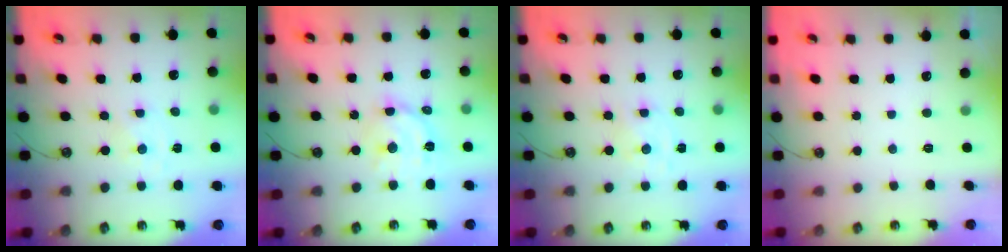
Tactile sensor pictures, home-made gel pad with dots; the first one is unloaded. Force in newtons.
{"total": 12.6, "press": 12.5, "slide": 1.2}
{"total": 0.8, "press": 0.8, "slide": 0.1}
{"total": 0.0}